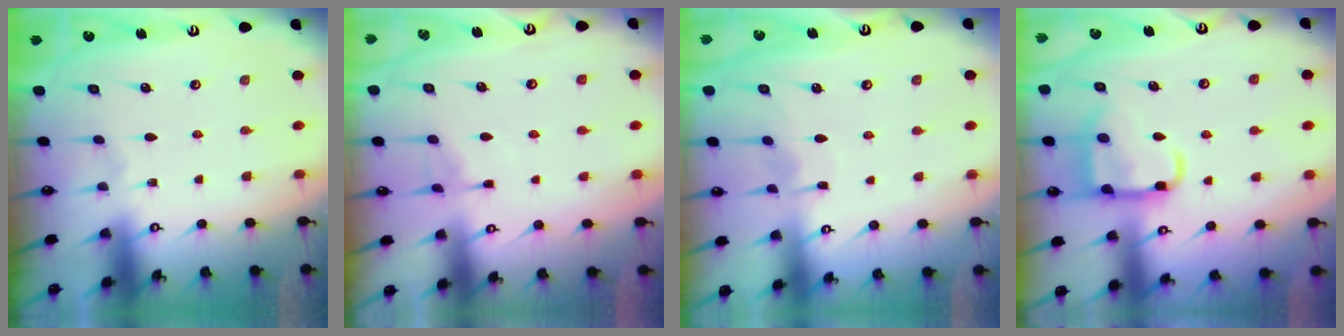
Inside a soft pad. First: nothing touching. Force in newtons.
{"total": 4.6, "press": 4.5, "slide": 0.4}
{"total": 5.0, "press": 5.0, "slide": 0.4}
{"total": 13.4, "press": 13.3, "slide": 1.5}